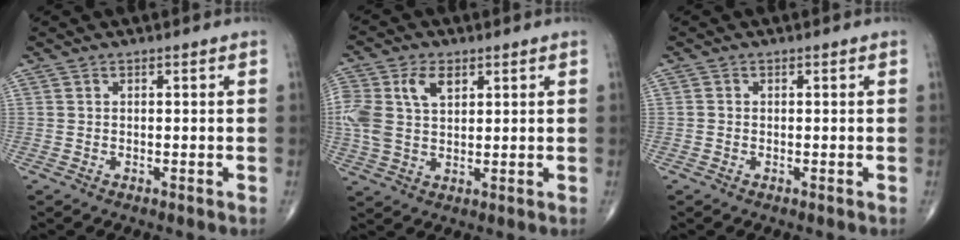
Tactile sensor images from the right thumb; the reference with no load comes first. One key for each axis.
{"total": 10.3, "fx": 3.2, "fy": 6.4, "fz": 7.4, "tx": -0.168, "ty": 0.006, "tz": 0.062}
{"total": 0.5, "fx": -0.1, "fy": 0.5, "fz": 0.1, "tx": -0.002, "ty": 0.002, "tz": -0.004}